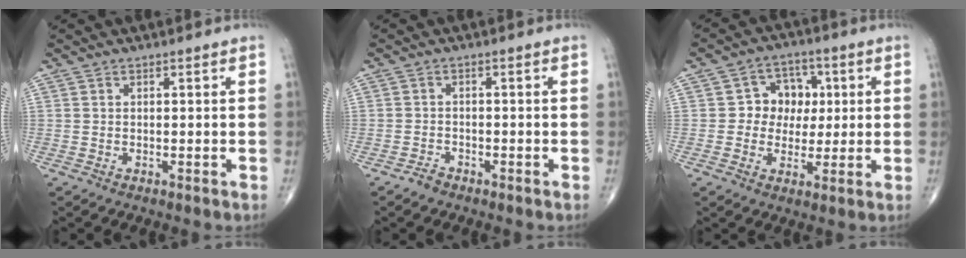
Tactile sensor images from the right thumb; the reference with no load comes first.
{"total": 1.6, "force": [-1.4, 0.8, 0.2], "torque": [-0.006, 0.004, -0.026]}
{"total": 8.0, "force": [1.0, 7.1, 3.7], "torque": [0.000, 0.010, 0.009]}